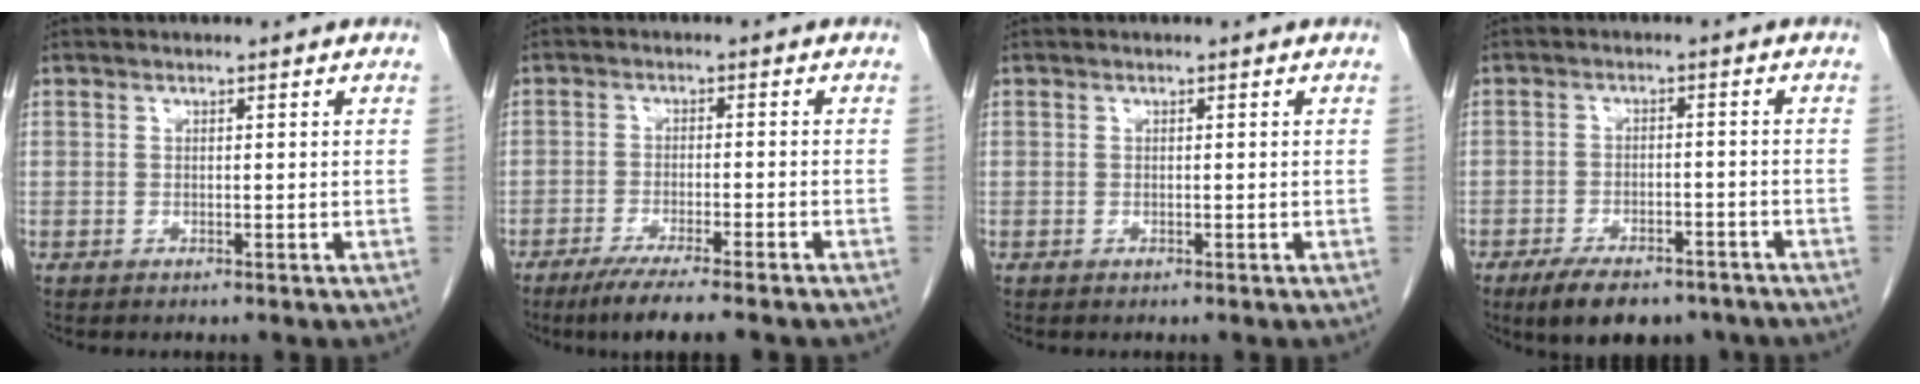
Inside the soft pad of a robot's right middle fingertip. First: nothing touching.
{"total": 8.0, "force": [-6.2, -0.1, 5.0], "torque": [-0.073, -0.018, -0.095]}
{"total": 0.0}
{"total": 9.7, "force": [-7.4, 3.8, 4.9], "torque": [-0.074, -0.002, -0.111]}